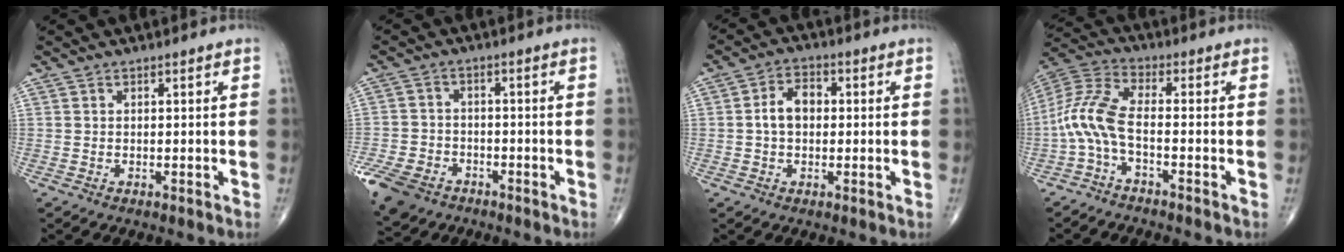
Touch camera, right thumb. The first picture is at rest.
{"total": 10.1, "force": [-5.9, 7.1, 4.2], "torque": [-0.094, 0.017, -0.102]}
{"total": 5.6, "force": [0.1, 3.9, 4.0], "torque": [-0.065, 0.019, -0.005]}
{"total": 9.0, "force": [-2.8, 2.9, 8.0], "torque": [-0.189, 0.037, -0.067]}